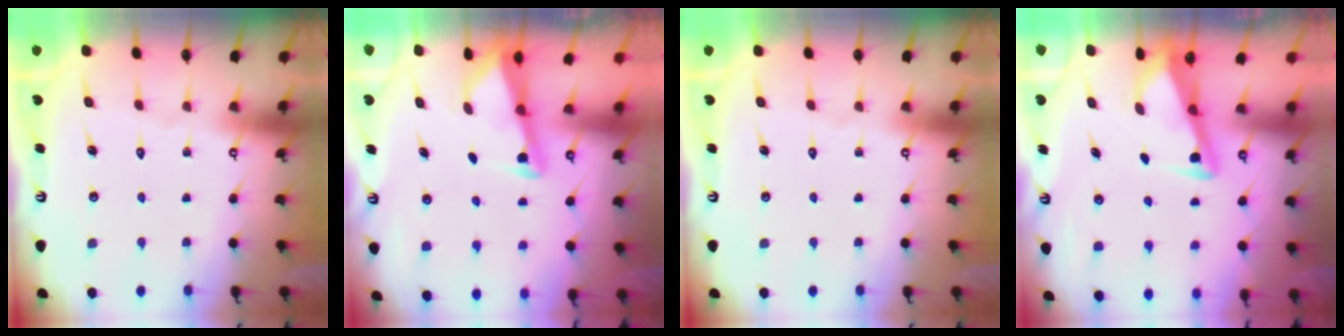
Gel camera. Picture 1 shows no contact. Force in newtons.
{"total": 2.8, "press": 2.8, "slide": 0.2}
{"total": 0.0}
{"total": 3.4, "press": 3.3, "slide": 0.4}